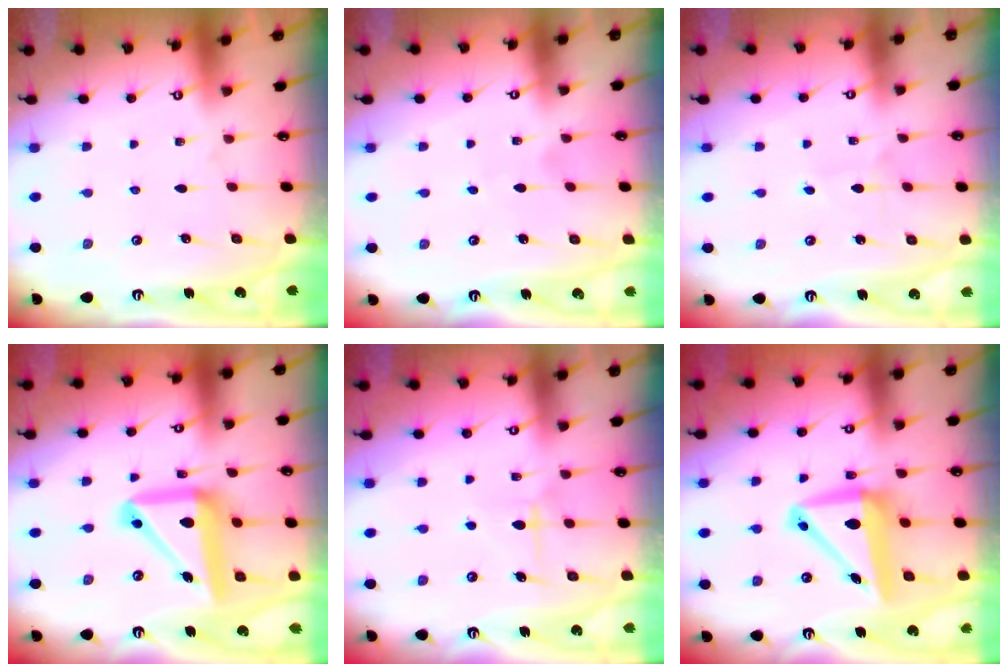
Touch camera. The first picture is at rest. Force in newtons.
{"total": 2.0, "press": 2.0, "slide": 0.2}
{"total": 3.5, "press": 3.5, "slide": 0.4}
{"total": 18.0, "press": 17.9, "slide": 2.1}
{"total": 6.7, "press": 6.7, "slide": 0.4}
{"total": 10.9, "press": 10.5, "slide": 2.6}